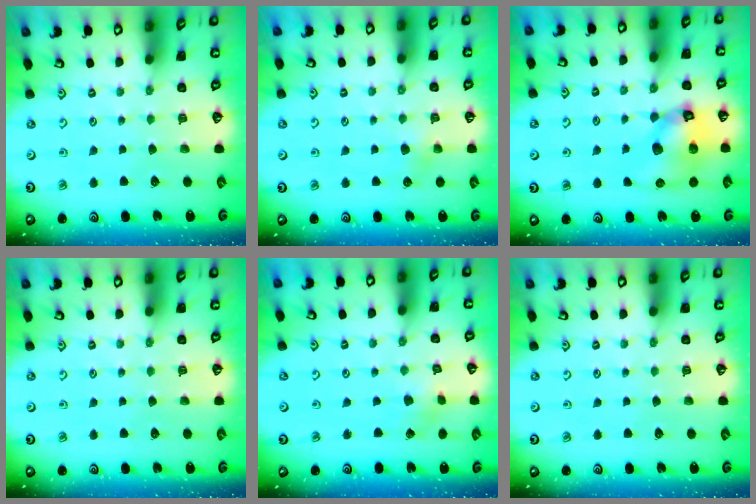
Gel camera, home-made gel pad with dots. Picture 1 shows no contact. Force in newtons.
{"total": 2.9, "press": 2.9, "slide": 0.3}
{"total": 12.0, "press": 11.9, "slide": 1.8}
{"total": 0.0}
{"total": 2.0, "press": 2.0, "slide": 0.1}
{"total": 0.0}